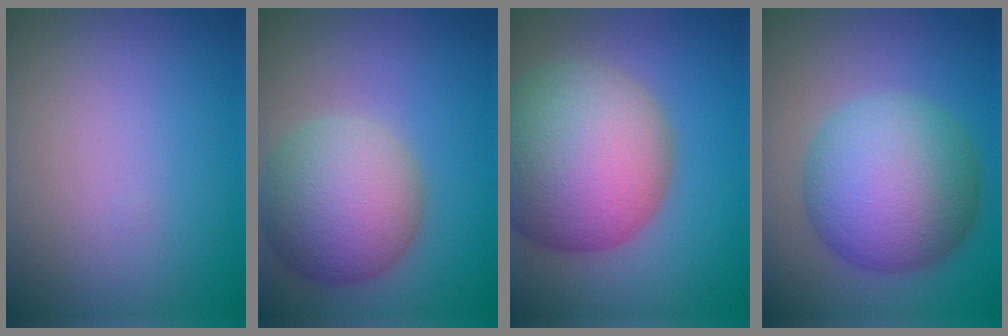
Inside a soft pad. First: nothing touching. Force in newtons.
{"total": 8.0, "press": 8.0, "slide": 0.5}
{"total": 14.7, "press": 14.7, "slide": 0.9}
{"total": 10.8, "press": 10.8, "slide": 0.2}